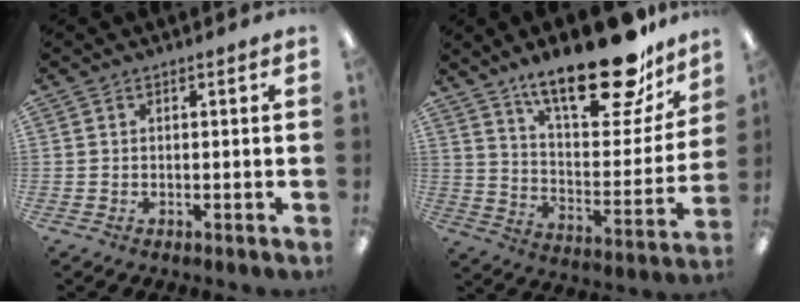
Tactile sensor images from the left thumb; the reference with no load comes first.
{"total": 24.6, "force": [17.9, 8.6, 14.4], "torque": [-0.210, -0.118, 0.298]}